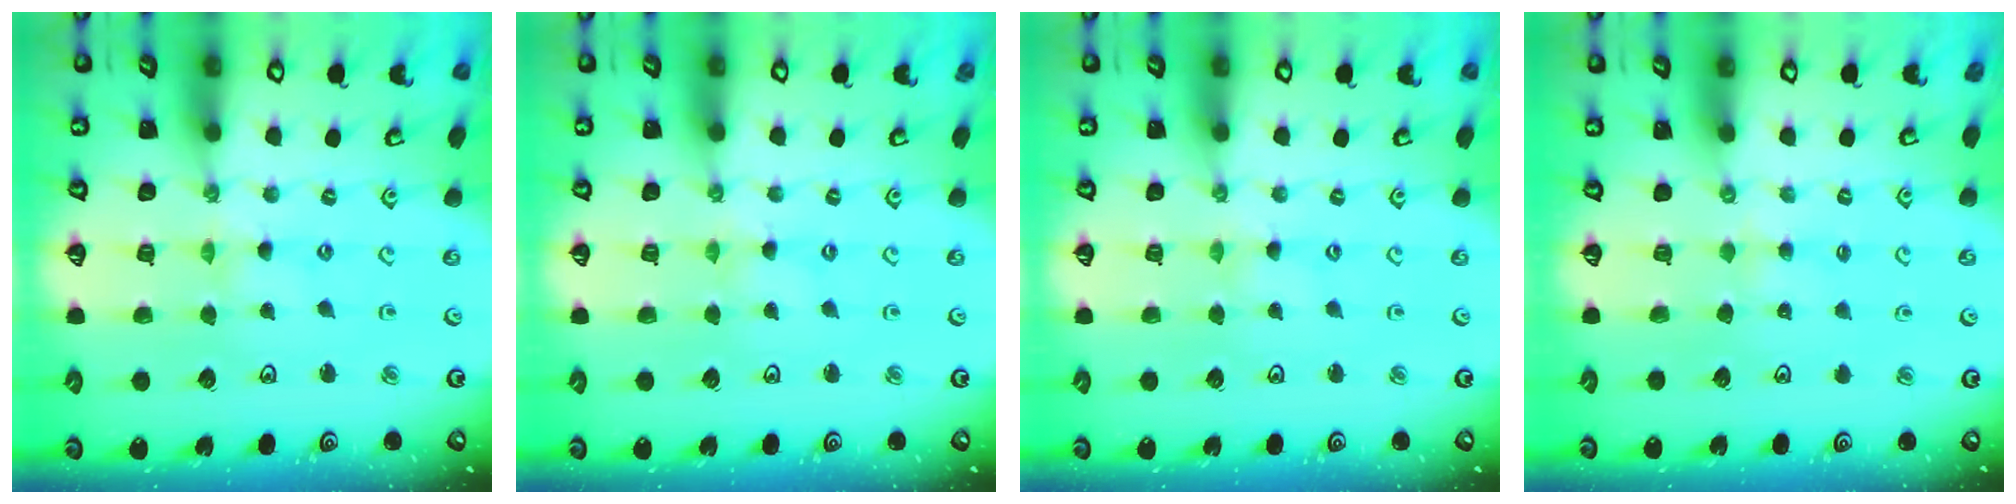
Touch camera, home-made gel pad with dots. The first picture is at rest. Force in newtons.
{"total": 0.0}
{"total": 0.0}
{"total": 2.0, "press": 2.0, "slide": 0.3}